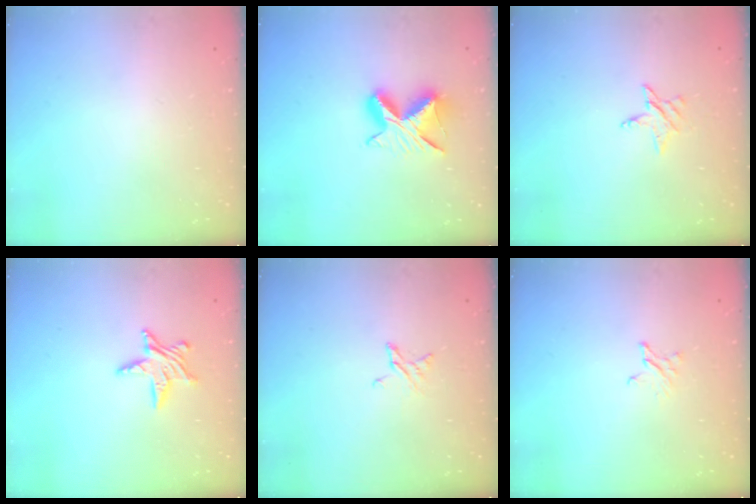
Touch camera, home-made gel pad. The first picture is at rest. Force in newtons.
{"total": 9.0, "press": 8.9, "slide": 0.5}
{"total": 2.7, "press": 2.7, "slide": 0.2}
{"total": 6.7, "press": 6.7, "slide": 0.3}
{"total": 3.0, "press": 3.0, "slide": 0.3}
{"total": 1.9, "press": 1.9, "slide": 0.3}